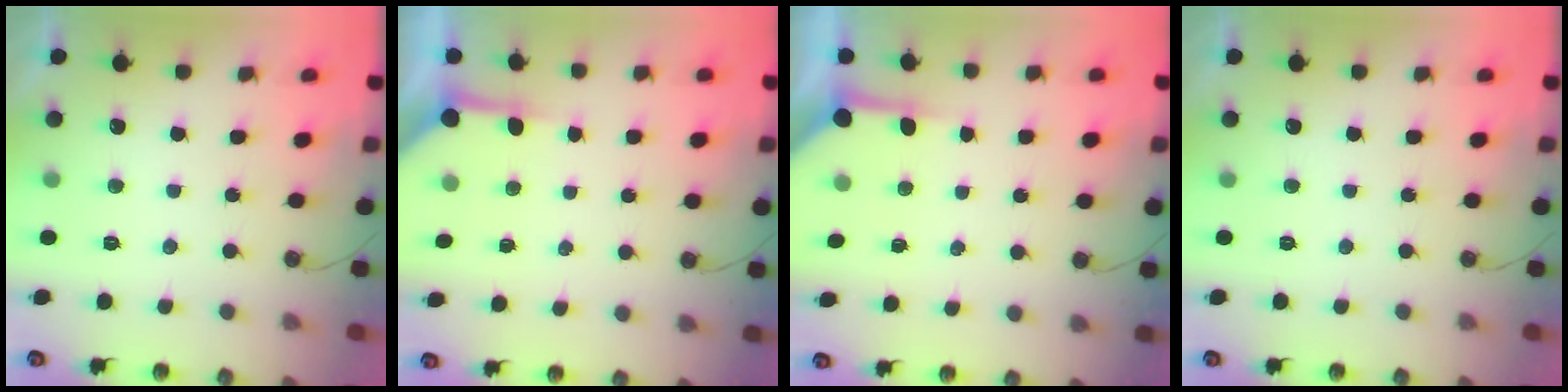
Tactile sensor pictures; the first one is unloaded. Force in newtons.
{"total": 3.8, "press": 3.8, "slide": 0.4}
{"total": 3.9, "press": 3.8, "slide": 0.4}
{"total": 0.0}